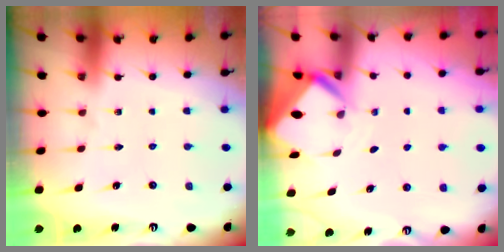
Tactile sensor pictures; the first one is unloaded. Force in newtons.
{"total": 3.2, "press": 3.2, "slide": 0.2}